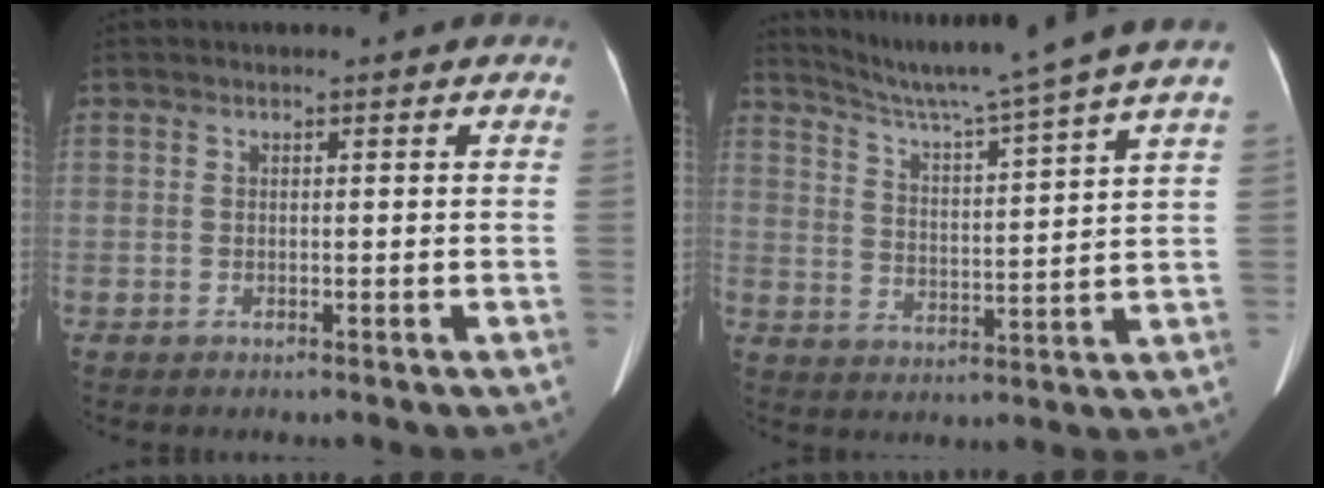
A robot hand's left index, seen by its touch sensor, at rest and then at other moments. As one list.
[{"total": 15.3, "force": [13.3, -2.8, 7.1], "torque": [-0.122, -0.024, 0.191]}]